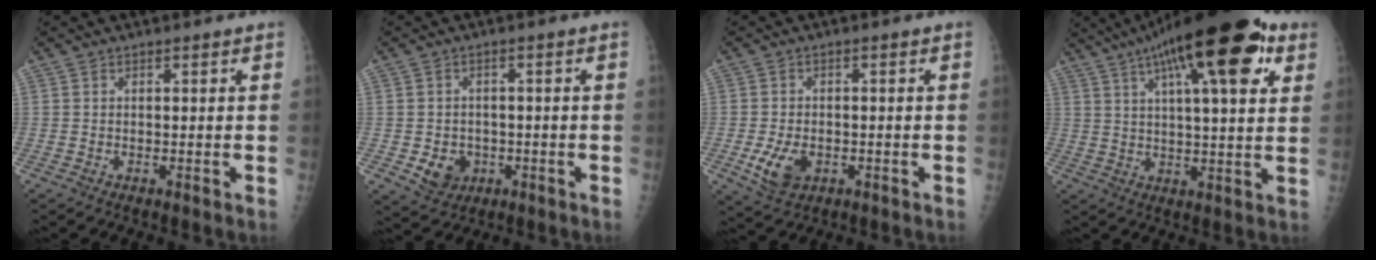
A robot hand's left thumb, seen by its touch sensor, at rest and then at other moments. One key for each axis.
{"total": 5.4, "fx": -1.6, "fy": 4.6, "fz": 2.4, "tx": -0.017, "ty": 0.005, "tz": -0.015}
{"total": 6.0, "fx": -1.9, "fy": 4.0, "fz": 4.1, "tx": -0.073, "ty": -0.001, "tz": -0.025}
{"total": 22.5, "fx": 11.0, "fy": 6.5, "fz": 18.4, "tx": -0.275, "ty": 0.000, "tz": 0.165}